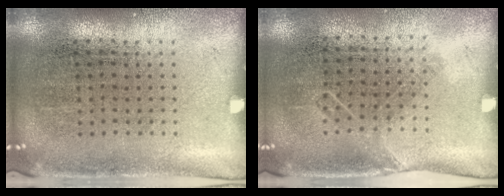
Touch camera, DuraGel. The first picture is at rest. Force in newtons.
{"total": 1.0, "press": 0.8, "slide": 0.6}